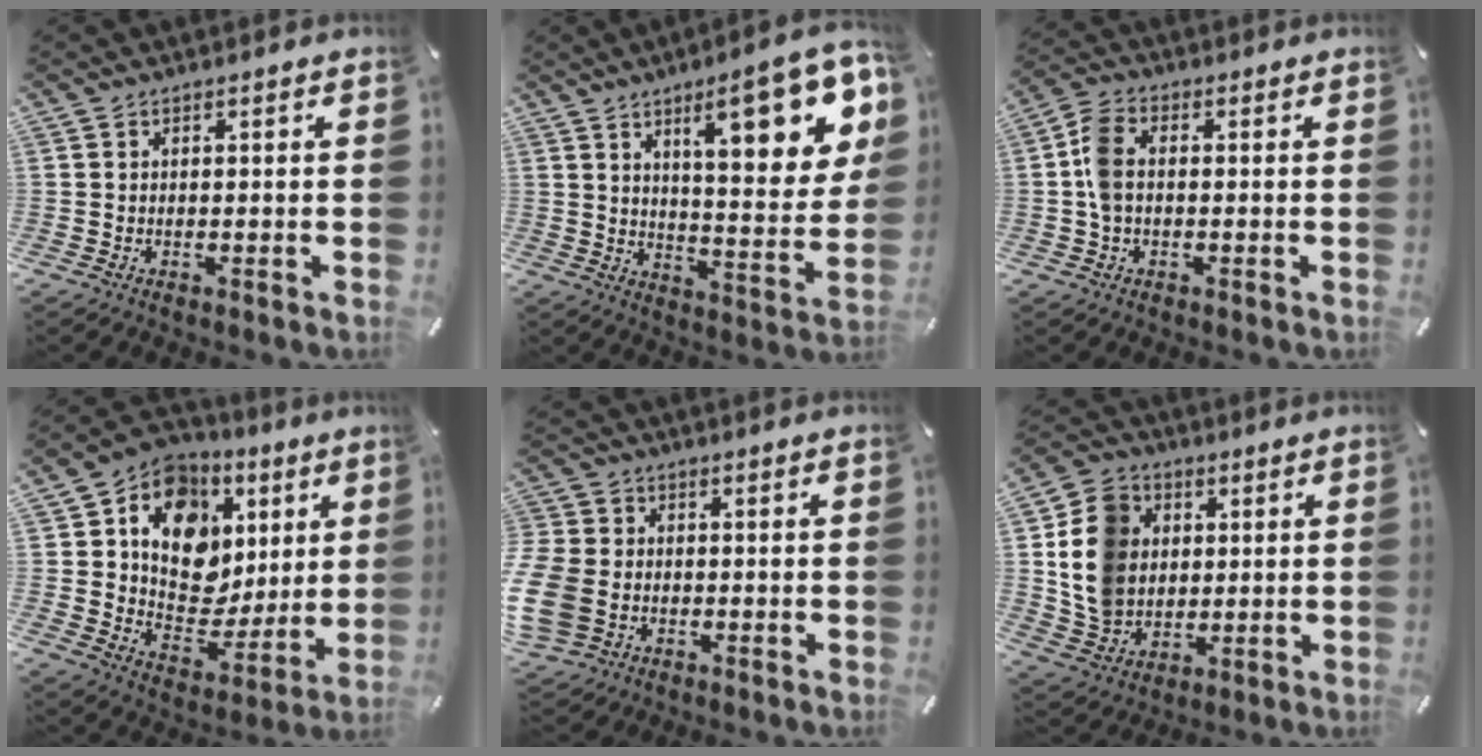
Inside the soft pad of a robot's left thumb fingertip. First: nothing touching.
{"total": 19.3, "force": [10.2, 6.2, 15.2], "torque": [-0.208, -0.058, 0.155]}
{"total": 6.1, "force": [-0.1, 4.0, 4.7], "torque": [-0.106, 0.007, -0.004]}
{"total": 13.8, "force": [4.5, 11.4, 6.4], "torque": [-0.097, -0.039, 0.087]}
{"total": 9.9, "force": [-1.8, 8.4, 5.0], "torque": [-0.114, 0.013, -0.033]}
{"total": 13.3, "force": [2.0, 11.7, 5.9], "torque": [-0.145, 0.007, 0.040]}